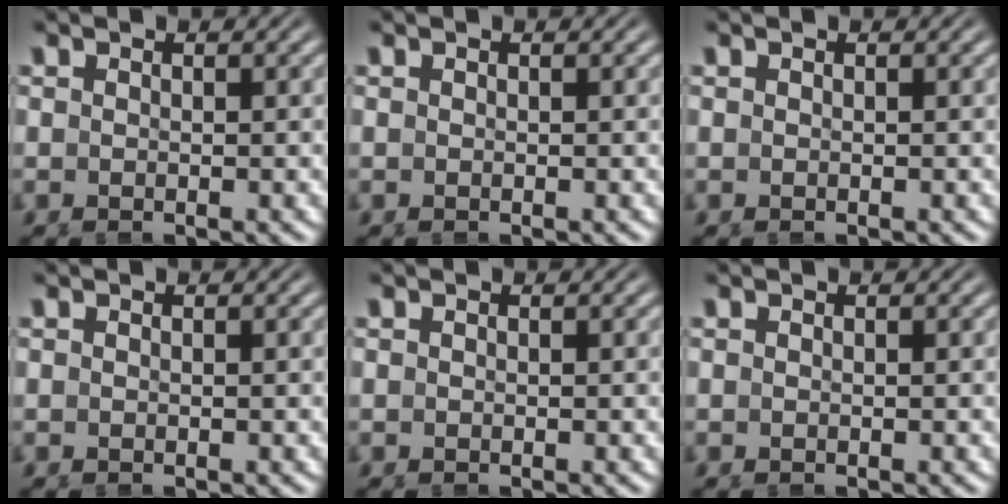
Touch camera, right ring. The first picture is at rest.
{"total": 0.0}
{"total": 0.0}
{"total": 0.0}
{"total": 0.0}
{"total": 0.0}